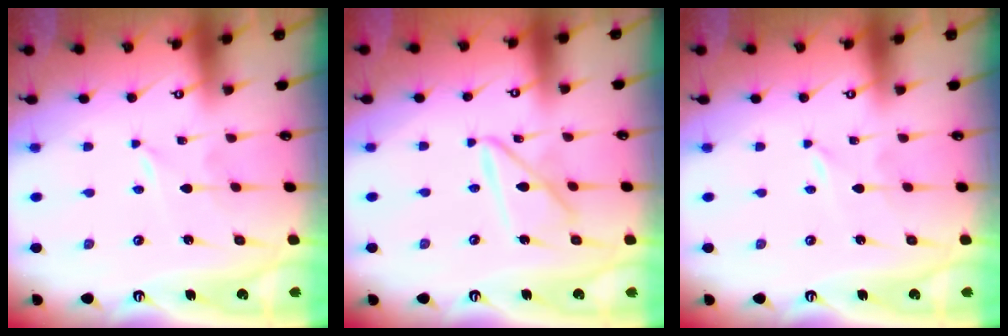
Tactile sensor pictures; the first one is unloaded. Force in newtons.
{"total": 10.5, "press": 10.5, "slide": 1.0}
{"total": 0.0}